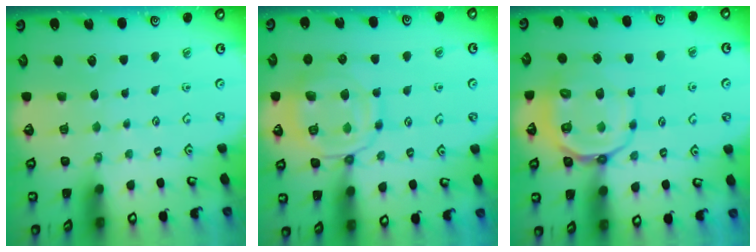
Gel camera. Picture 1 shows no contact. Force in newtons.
{"total": 14.2, "press": 14.2, "slide": 1.2}
{"total": 12.1, "press": 12.0, "slide": 2.0}